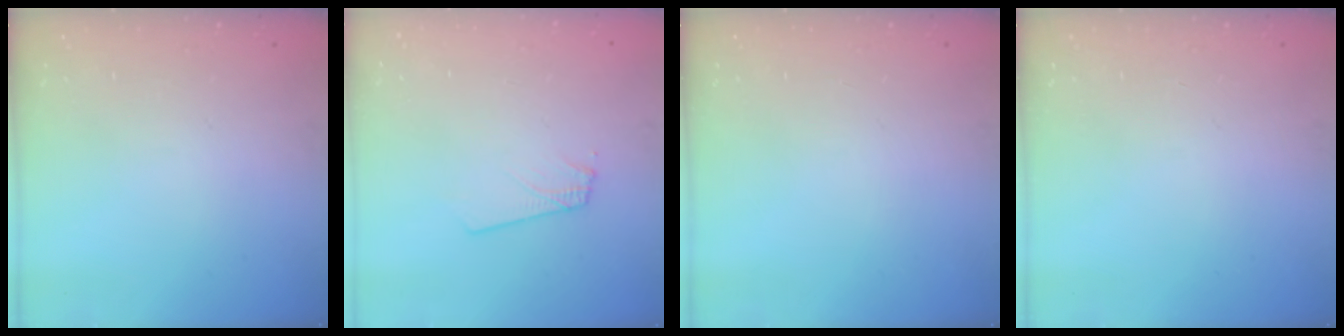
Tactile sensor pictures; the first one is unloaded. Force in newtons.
{"total": 2.4, "press": 2.4, "slide": 0.3}
{"total": 0.0}
{"total": 0.0}